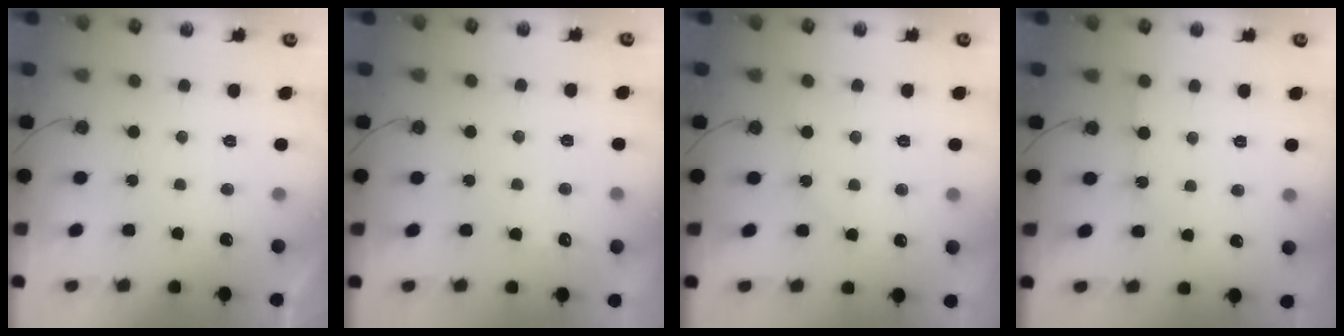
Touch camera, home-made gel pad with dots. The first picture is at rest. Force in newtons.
{"total": 4.4, "press": 4.4, "slide": 0.4}
{"total": 3.3, "press": 3.2, "slide": 0.5}
{"total": 3.9, "press": 3.8, "slide": 0.6}